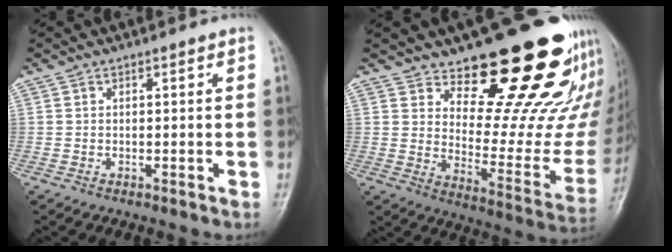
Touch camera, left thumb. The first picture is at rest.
{"total": 23.9, "force": [17.4, 7.9, 14.3], "torque": [-0.147, -0.134, 0.240]}